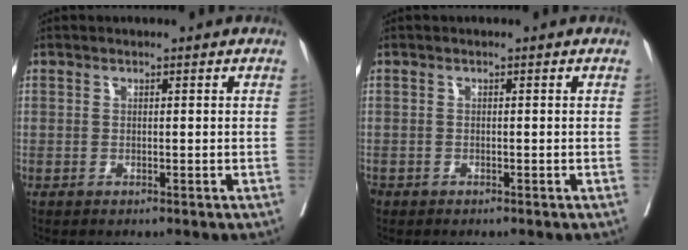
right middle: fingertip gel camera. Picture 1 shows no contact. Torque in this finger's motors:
{"motor_torque": [-0.04, -0.03, 0.00, 0.00]}